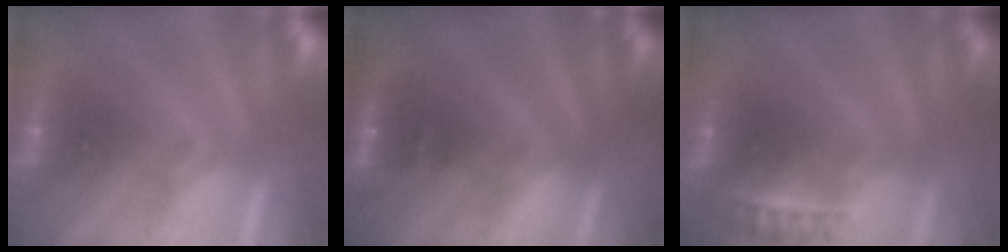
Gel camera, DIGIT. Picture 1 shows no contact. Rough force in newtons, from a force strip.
{"total": 3.3}
{"total": 2.3}